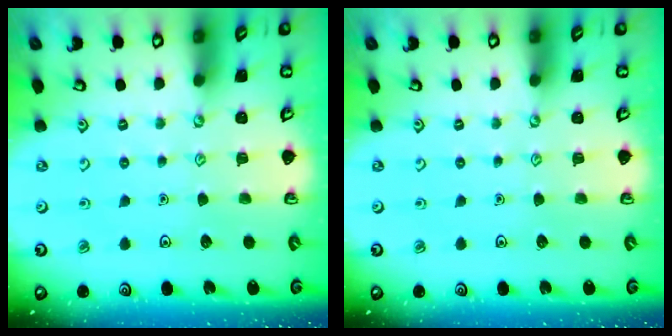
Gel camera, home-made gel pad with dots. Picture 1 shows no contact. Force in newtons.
{"total": 0.0}